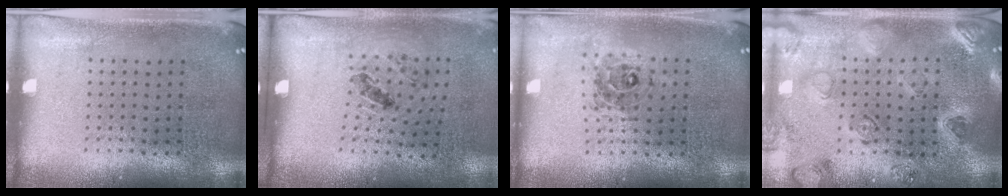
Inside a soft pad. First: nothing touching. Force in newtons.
{"total": 1.4, "press": 0.8, "slide": 1.2}
{"total": 0.7, "press": 0.7, "slide": 0.2}
{"total": 1.1, "press": 1.1, "slide": 0.2}